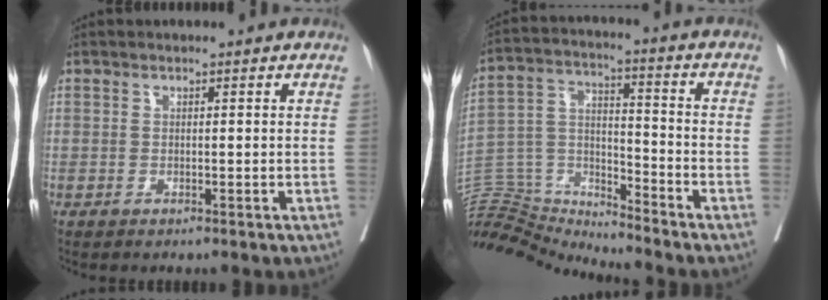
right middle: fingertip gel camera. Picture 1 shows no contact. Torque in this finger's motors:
{"motor_torque": [-0.74, -1.39, 0.16, 0.18]}